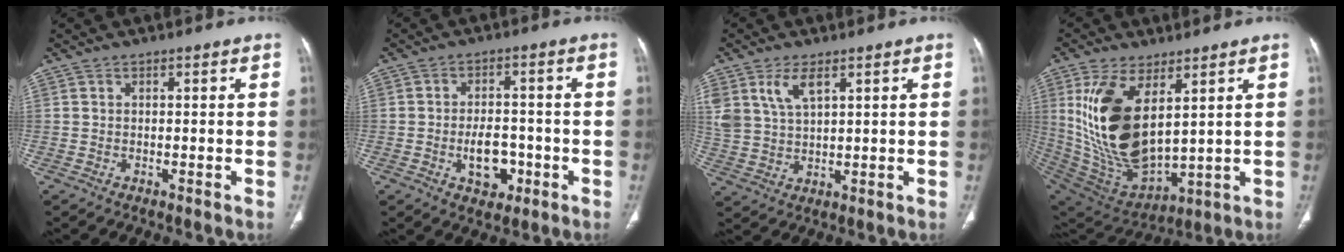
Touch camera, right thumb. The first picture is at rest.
{"total": 7.1, "force": [-2.3, 4.5, 5.0], "torque": [-0.058, 0.016, -0.030]}
{"total": 6.7, "force": [3.6, 3.2, 4.6], "torque": [-0.092, -0.012, 0.080]}
{"total": 19.6, "force": [5.7, 9.8, 16.1], "torque": [-0.306, -0.030, 0.133]}